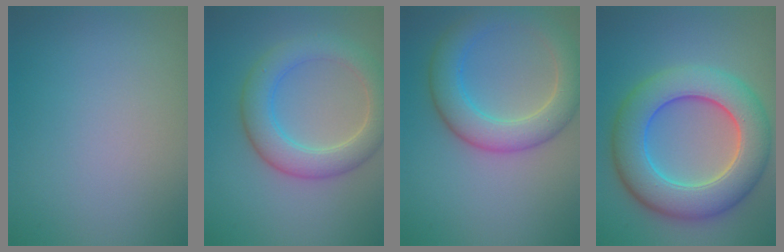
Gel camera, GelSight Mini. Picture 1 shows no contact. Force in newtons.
{"total": 5.2, "press": 5.2, "slide": 0.3}
{"total": 5.6, "press": 5.6, "slide": 0.3}
{"total": 9.5, "press": 9.5, "slide": 0.6}